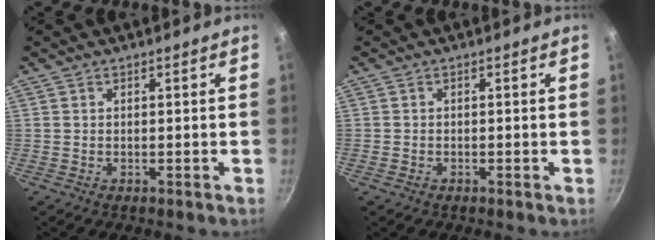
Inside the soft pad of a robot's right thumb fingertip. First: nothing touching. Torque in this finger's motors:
{"motor_torque": [-0.76, -0.02, -0.05, 0.21, -0.01]}